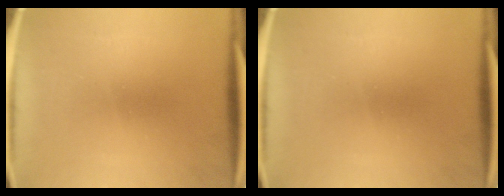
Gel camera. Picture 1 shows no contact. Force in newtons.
{"total": 0.0}